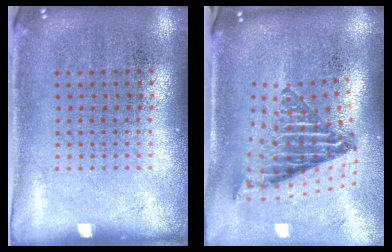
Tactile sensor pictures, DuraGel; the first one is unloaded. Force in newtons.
{"total": 2.5, "press": 1.6, "slide": 1.9}